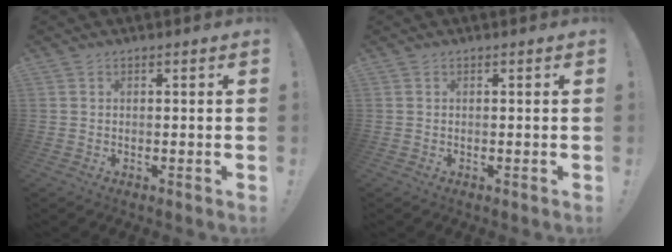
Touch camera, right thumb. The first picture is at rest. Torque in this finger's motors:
{"motor_torque": [-0.09, 0.09, 0.03, -0.03, 0.00]}